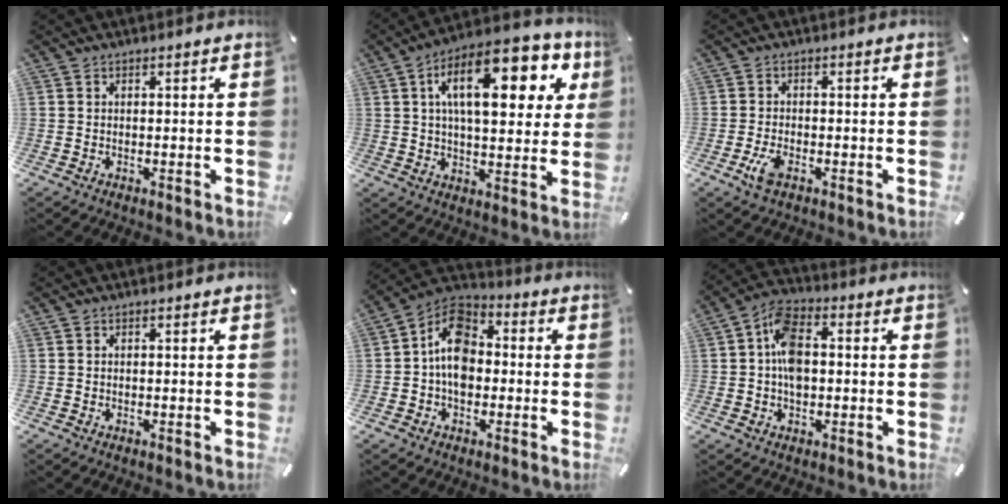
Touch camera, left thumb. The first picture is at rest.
{"total": 20.6, "force": [8.0, 9.3, 16.6], "torque": [-0.259, -0.016, 0.125]}
{"total": 4.0, "force": [-1.9, 1.7, 3.1], "torque": [-0.075, -0.001, -0.040]}
{"total": 0.0}
{"total": 10.3, "force": [-0.8, 7.6, 6.9], "torque": [-0.131, 0.011, -0.019]}
{"total": 8.7, "force": [0.0, 5.6, 6.7], "torque": [-0.117, 0.008, 0.000]}